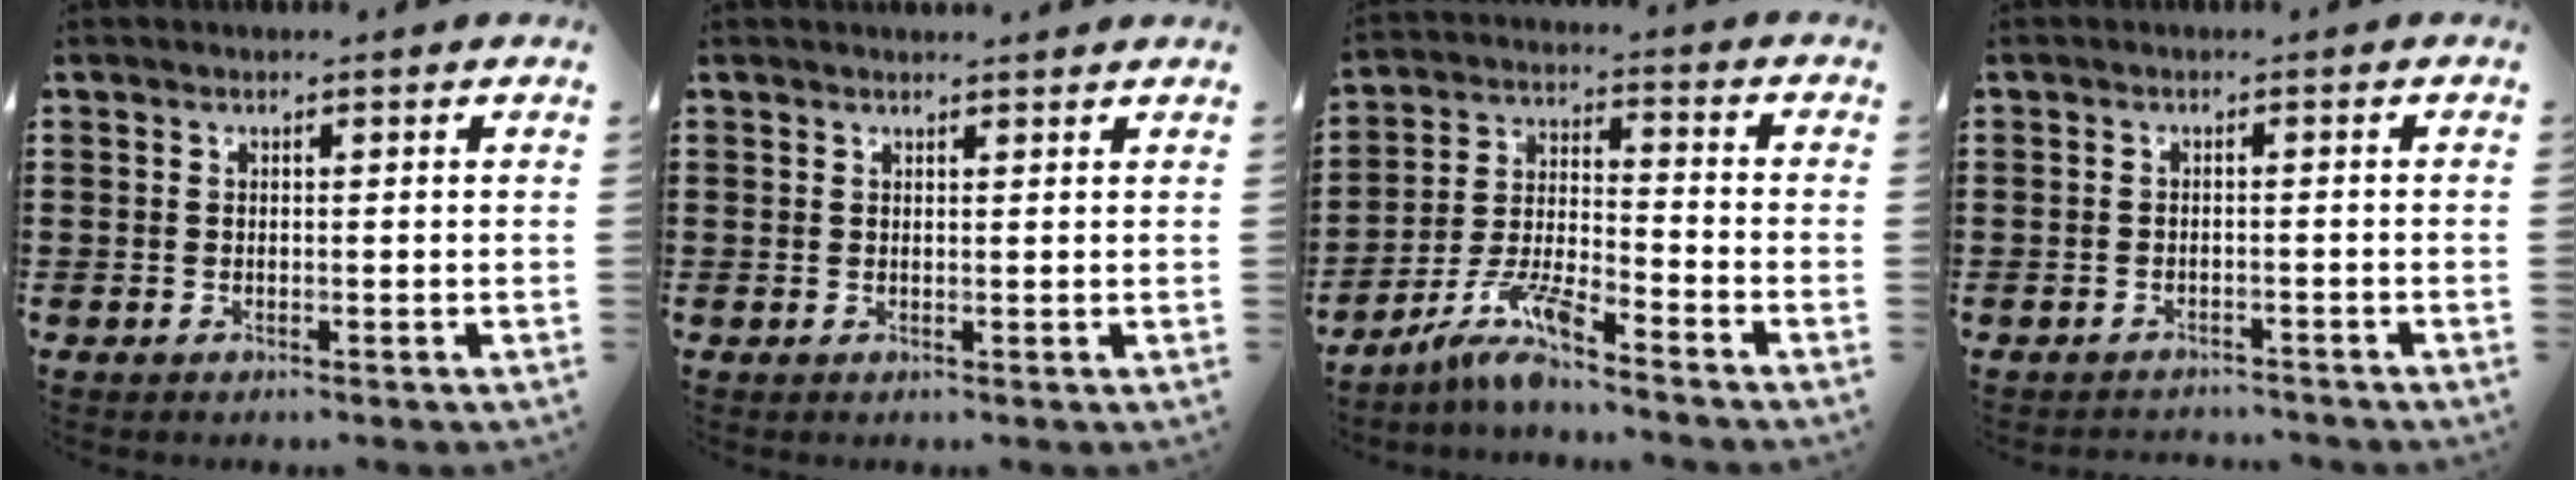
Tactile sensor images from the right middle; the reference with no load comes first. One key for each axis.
{"total": 0.8, "fx": 0.8, "fy": 0.0, "fz": 0.1, "tx": 0.004, "ty": -0.005, "tz": 0.014}
{"total": 8.0, "fx": -6.9, "fy": 0.6, "fz": 4.2, "tx": -0.091, "ty": -0.002, "tz": -0.133}
{"total": 1.7, "fx": -1.7, "fy": 0.2, "fz": -0.2, "tx": -0.001, "ty": 0.003, "tz": -0.039}